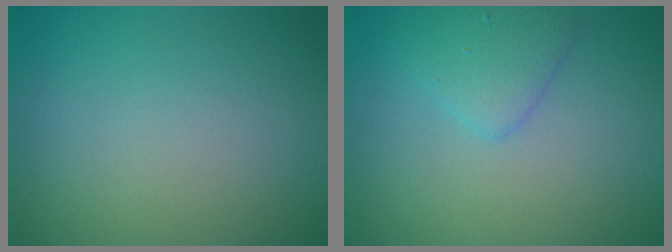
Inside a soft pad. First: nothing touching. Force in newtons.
{"total": 2.3, "press": 2.3, "slide": 0.0}